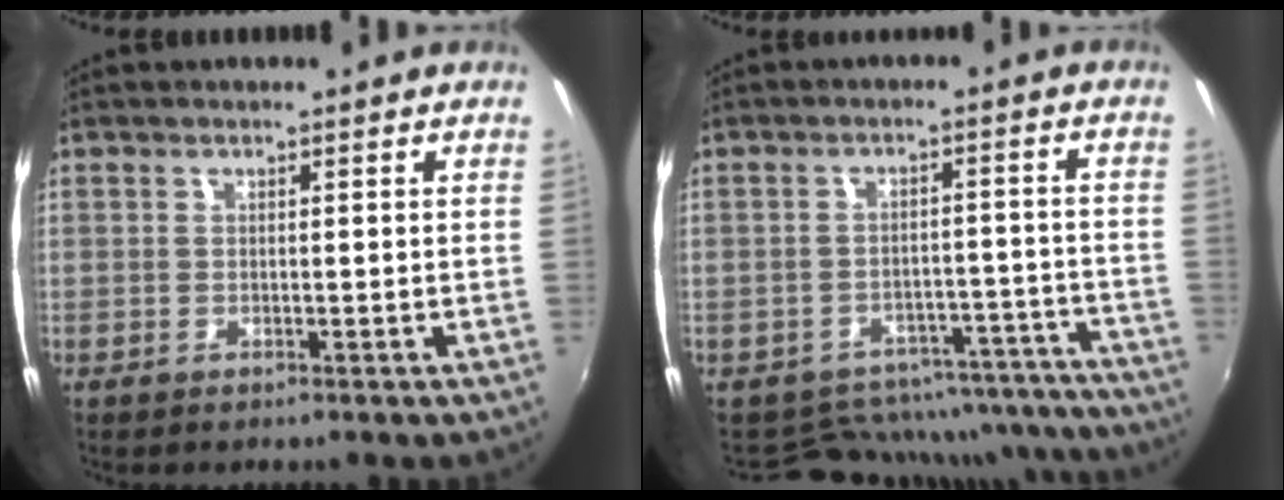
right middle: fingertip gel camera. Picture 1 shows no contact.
{"total": 18.7, "force": [-17.0, 6.6, 4.3], "torque": [-0.075, 0.043, -0.194]}